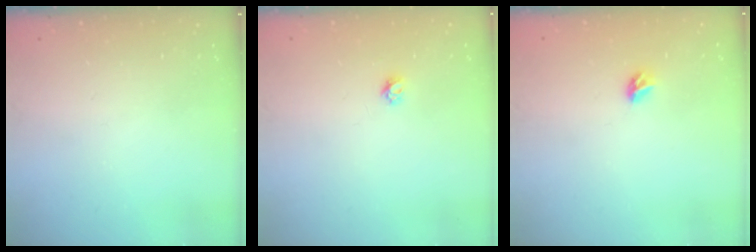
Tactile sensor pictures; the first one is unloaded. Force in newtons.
{"total": 3.4, "press": 3.4, "slide": 0.3}
{"total": 4.5, "press": 4.4, "slide": 0.9}